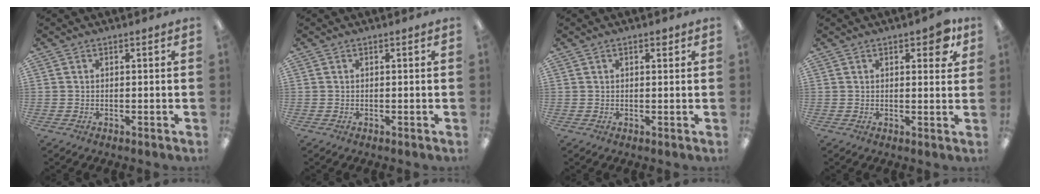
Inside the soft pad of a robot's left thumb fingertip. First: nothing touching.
{"total": 0.0}
{"total": 1.5, "force": [0.8, 0.7, 0.9], "torque": [-0.011, -0.001, 0.013]}
{"total": 5.3, "force": [2.8, 2.3, 3.9], "torque": [-0.049, -0.007, 0.044]}